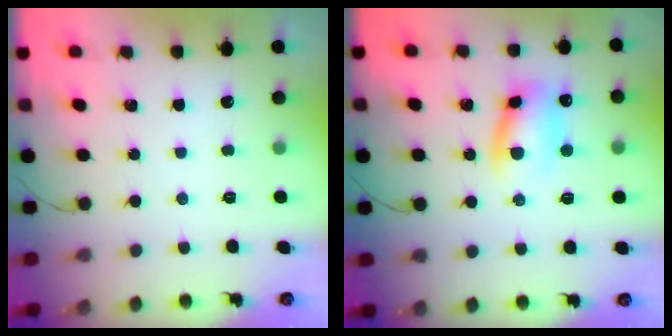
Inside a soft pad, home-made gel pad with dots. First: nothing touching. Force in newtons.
{"total": 10.6, "press": 10.6, "slide": 1.1}